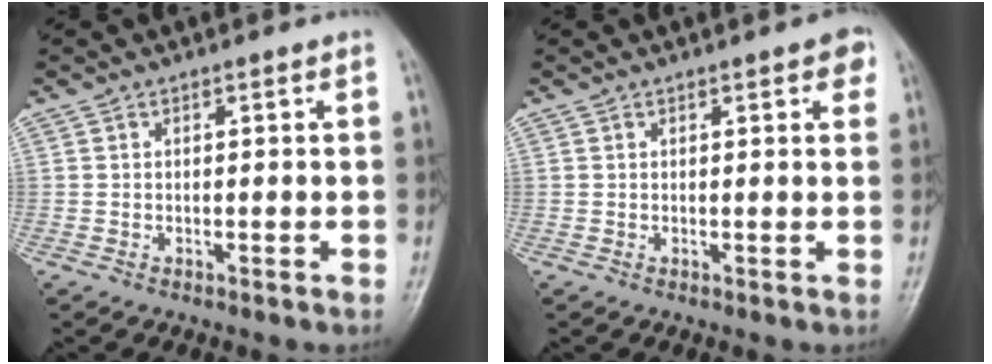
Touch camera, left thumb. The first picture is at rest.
{"total": 2.9, "force": [1.5, 1.0, 2.3], "torque": [-0.018, -0.001, 0.012]}